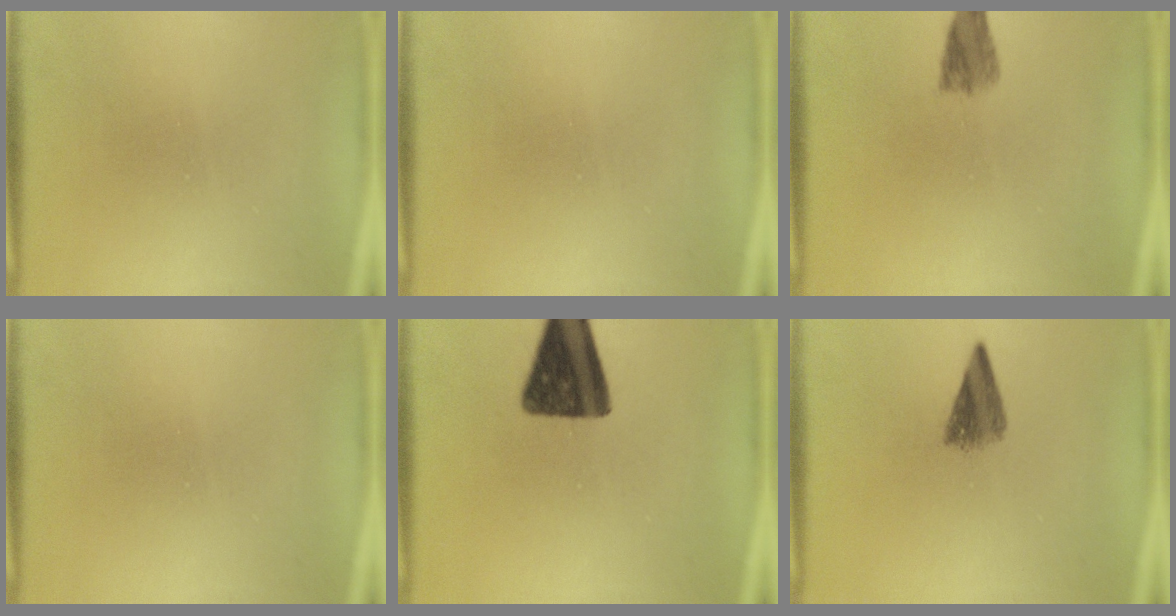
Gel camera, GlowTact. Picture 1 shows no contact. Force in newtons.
{"total": 0.0}
{"total": 3.8}
{"total": 0.0}
{"total": 14.6}
{"total": 4.0}